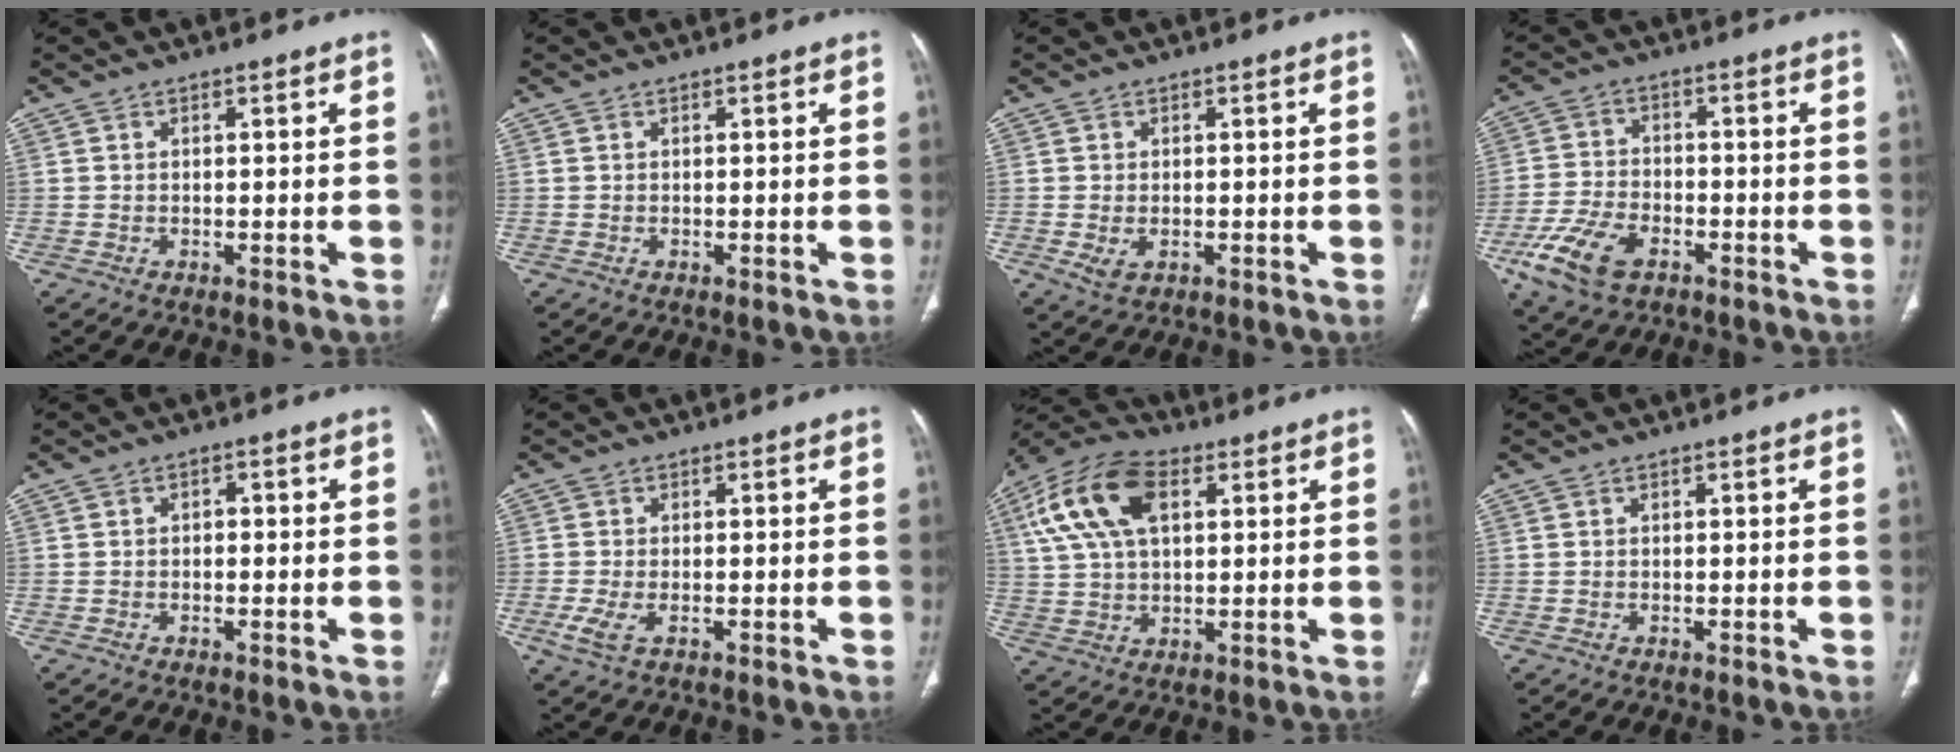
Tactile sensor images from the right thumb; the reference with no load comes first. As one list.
[{"total": 0.0}, {"total": 2.8, "force": [-0.7, 1.8, 2.1], "torque": [-0.046, -0.001, -0.005]}, {"total": 10.7, "force": [-5.5, 6.0, 6.9], "torque": [-0.146, 0.012, -0.101]}, {"total": 1.4, "force": [-0.1, 1.0, 0.9], "torque": [-0.006, 0.005, -0.006]}, {"total": 3.3, "force": [-1.3, 1.4, 2.8], "torque": [-0.073, -0.008, -0.023]}, {"total": 15.4, "force": [5.3, 8.6, 11.6], "torque": [-0.227, 0.015, 0.095]}, {"total": 0.0}]